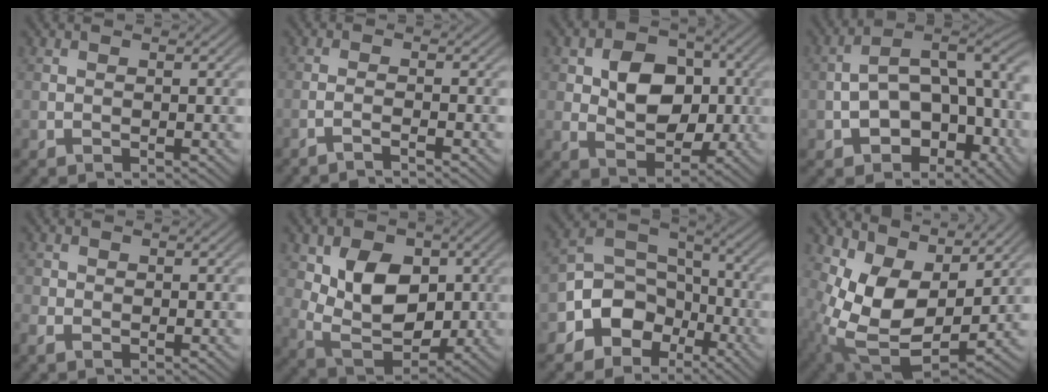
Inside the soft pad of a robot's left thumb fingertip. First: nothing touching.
{"total": 2.1, "force": [-1.5, 0.2, 1.4], "torque": [-0.011, 0.004, -0.045]}
{"total": 8.3, "force": [0.7, 6.0, 5.7], "torque": [-0.102, 0.003, 0.008]}
{"total": 12.4, "force": [-3.7, 7.8, 8.9], "torque": [-0.123, -0.008, -0.065]}
{"total": 1.9, "force": [-0.9, 1.4, 1.0], "torque": [-0.026, -0.005, -0.023]}
{"total": 9.8, "force": [1.4, 6.7, 7.0], "torque": [-0.139, -0.014, 0.023]}
{"total": 10.0, "force": [-4.9, 7.4, 4.8], "torque": [-0.093, -0.011, -0.107]}
{"total": 10.4, "force": [3.8, 5.9, 7.7], "torque": [-0.172, -0.008, 0.071]}